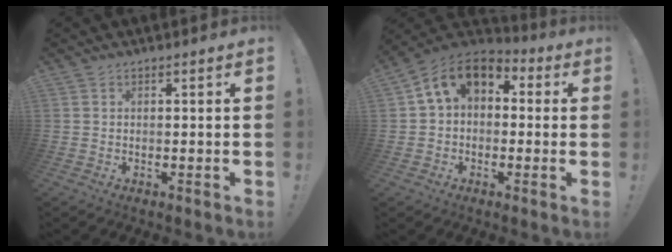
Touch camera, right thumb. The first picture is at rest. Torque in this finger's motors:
{"motor_torque": [0.48, 0.51, 0.26, 0.08, 0.23]}